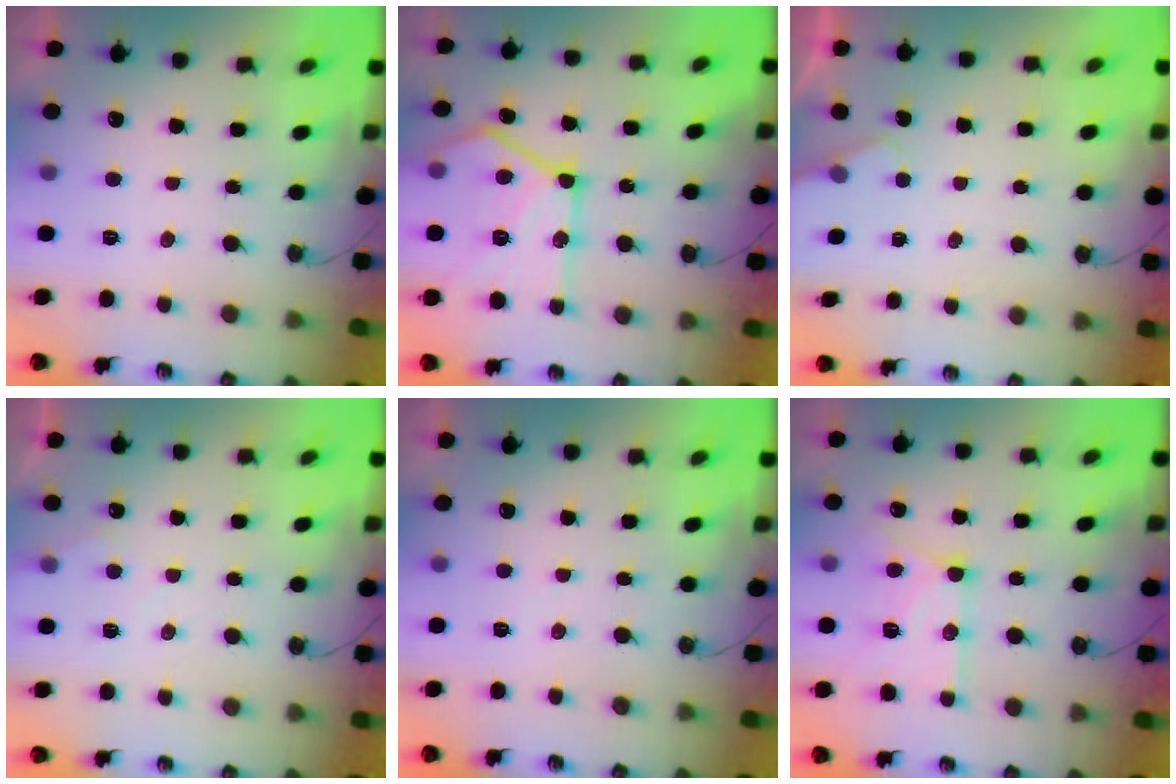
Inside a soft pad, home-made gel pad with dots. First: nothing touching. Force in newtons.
{"total": 23.4, "press": 23.2, "slide": 2.5}
{"total": 1.7, "press": 1.6, "slide": 0.2}
{"total": 3.4, "press": 3.4, "slide": 0.4}
{"total": 3.4, "press": 3.4, "slide": 0.4}
{"total": 15.0, "press": 14.9, "slide": 1.7}